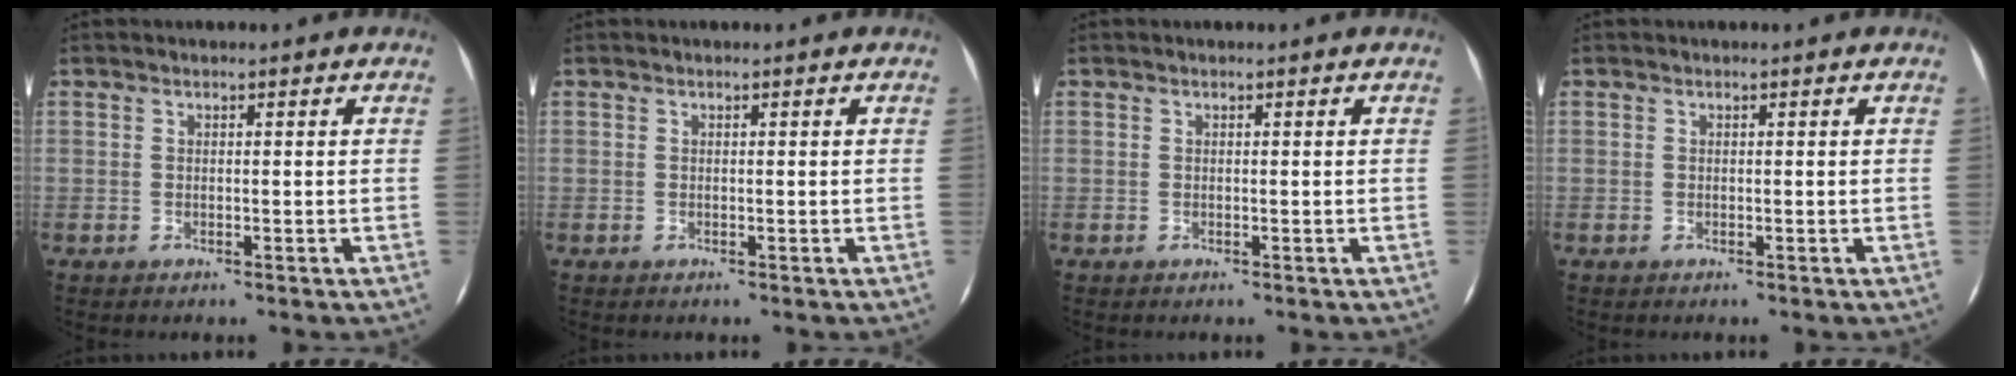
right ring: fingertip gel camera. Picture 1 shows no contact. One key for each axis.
{"total": 0.0}
{"total": 0.0}
{"total": 0.0}